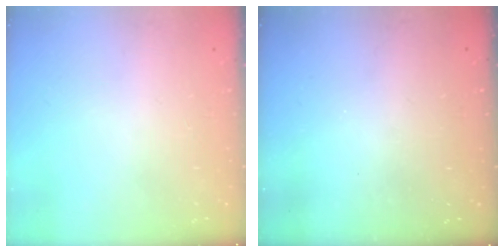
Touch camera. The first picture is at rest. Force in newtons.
{"total": 3.2, "press": 3.2, "slide": 0.2}